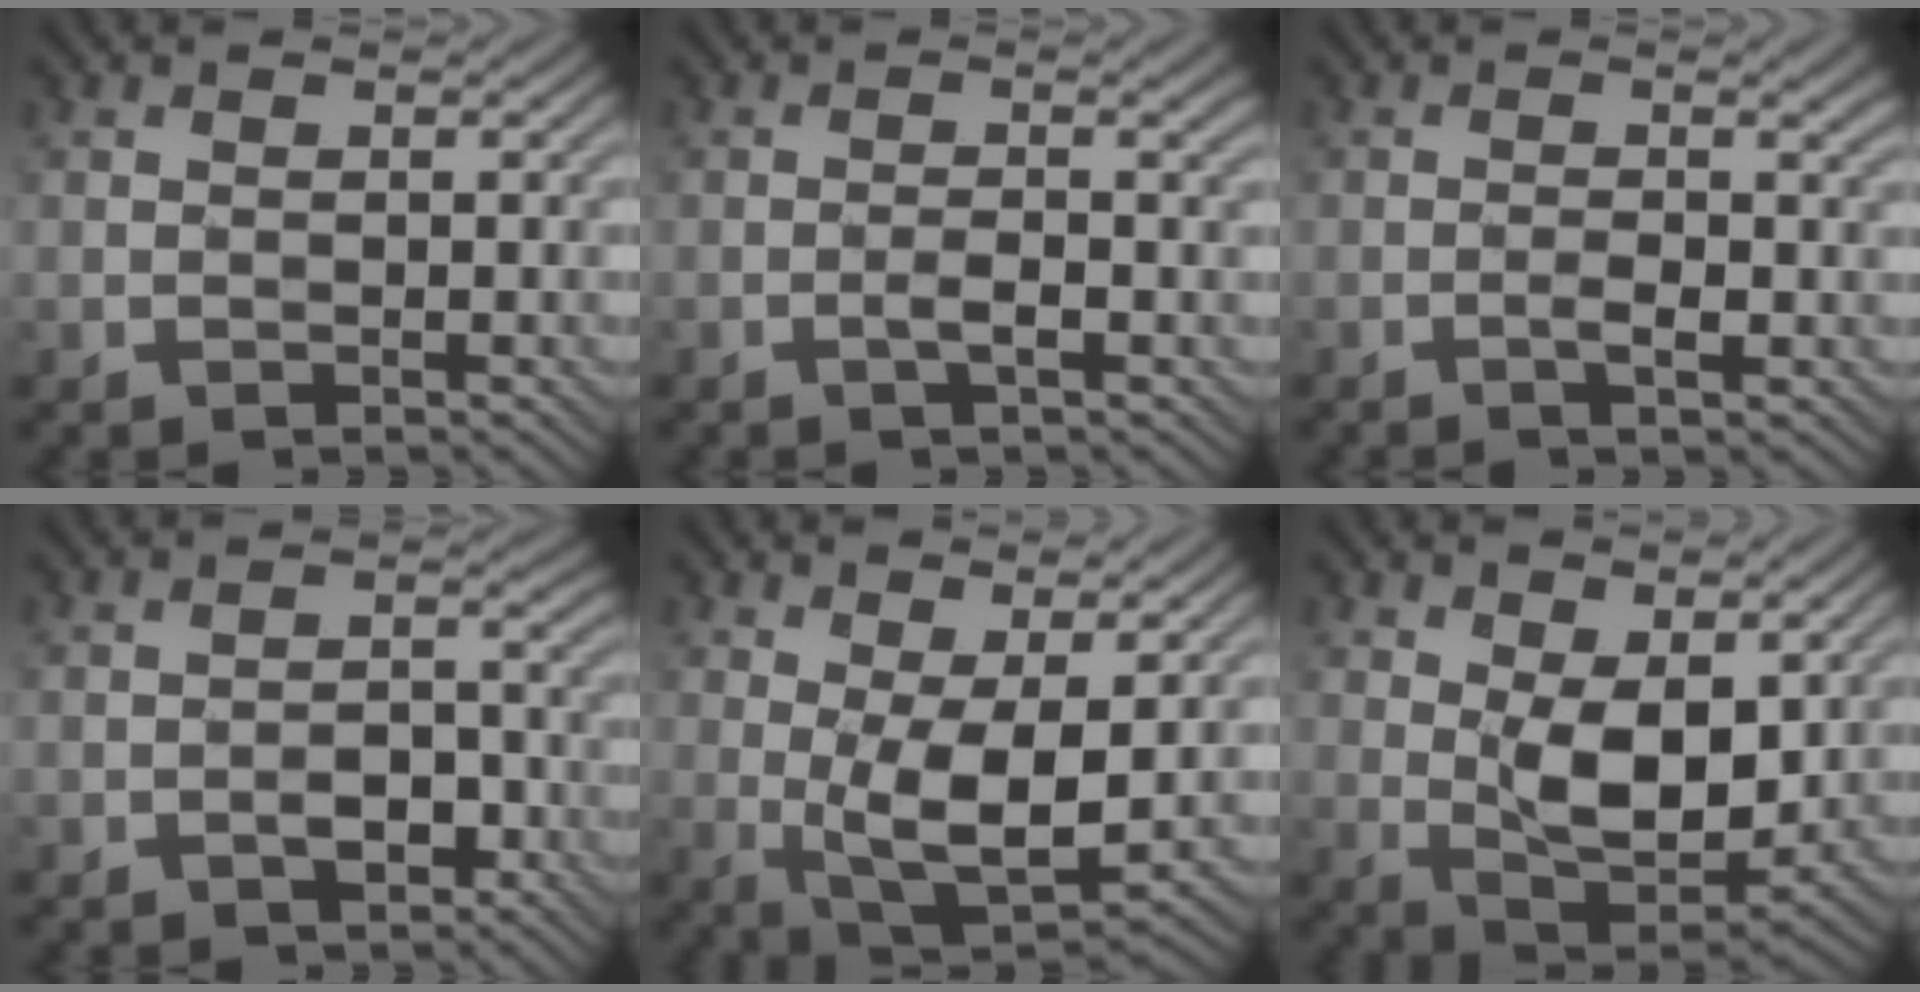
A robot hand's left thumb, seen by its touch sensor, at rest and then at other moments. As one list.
[{"total": 2.2, "force": [-0.7, -0.1, 2.0], "torque": [-0.040, 0.007, -0.015]}, {"total": 2.8, "force": [-0.7, 0.1, 2.7], "torque": [-0.048, 0.005, -0.016]}, {"total": 2.9, "force": [-1.7, 1.8, 1.6], "torque": [-0.018, 0.008, -0.029]}, {"total": 7.9, "force": [0.9, 3.2, 7.1], "torque": [-0.145, -0.003, 0.023]}, {"total": 8.4, "force": [2.1, 4.3, 6.9], "torque": [-0.141, -0.009, 0.044]}]